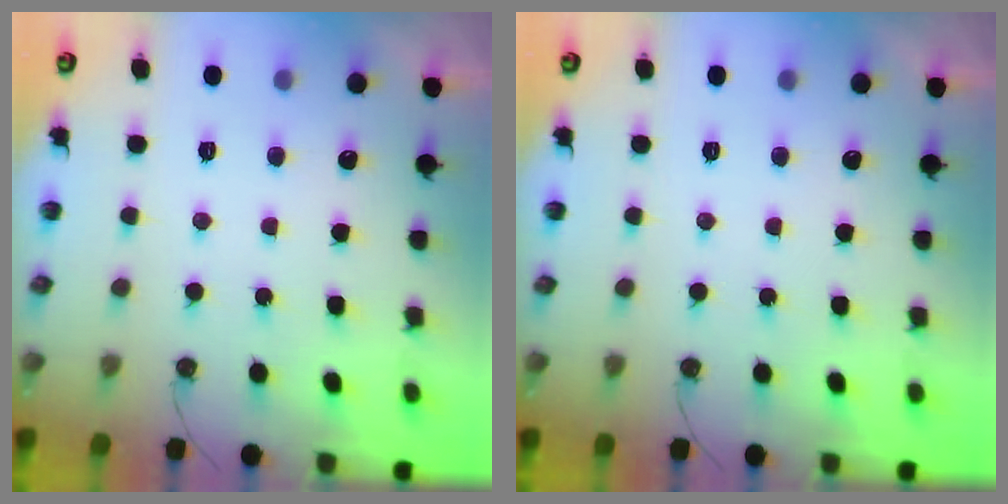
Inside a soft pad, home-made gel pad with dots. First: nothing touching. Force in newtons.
{"total": 0.0}